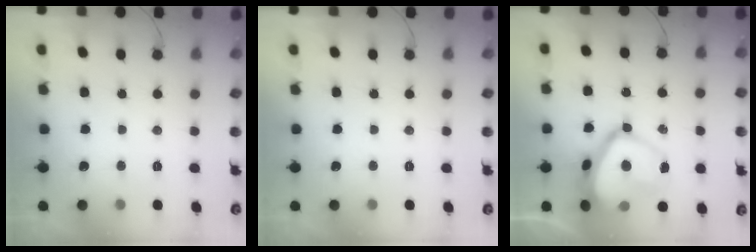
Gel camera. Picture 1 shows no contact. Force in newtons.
{"total": 0.0}
{"total": 15.6, "press": 15.6, "slide": 1.0}